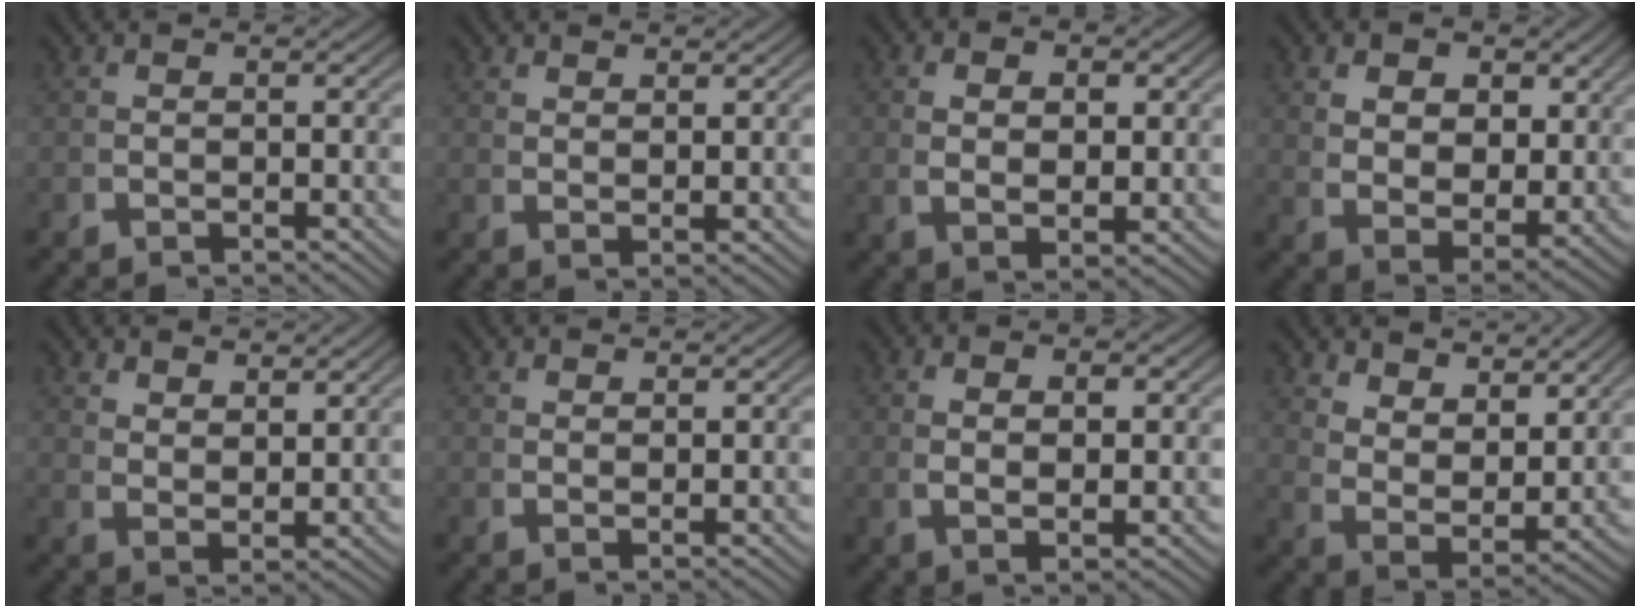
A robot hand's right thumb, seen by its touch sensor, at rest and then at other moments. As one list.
[{"total": 1.8, "force": [1.8, -0.1, 0.5], "torque": [-0.004, 0.002, 0.039]}, {"total": 3.5, "force": [0.7, 1.8, 2.9], "torque": [-0.048, -0.007, 0.025]}, {"total": 6.9, "force": [1.2, 4.8, 4.8], "torque": [-0.099, -0.036, 0.040]}, {"total": 3.1, "force": [2.7, 0.6, 1.4], "torque": [-0.021, -0.003, 0.058]}, {"total": 1.5, "force": [1.4, -0.2, 0.5], "torque": [-0.004, 0.002, 0.031]}, {"total": 3.2, "force": [0.7, 1.2, 2.9], "torque": [-0.047, -0.001, 0.022]}, {"total": 6.6, "force": [2.5, 3.8, 4.8], "torque": [-0.115, -0.034, 0.063]}]